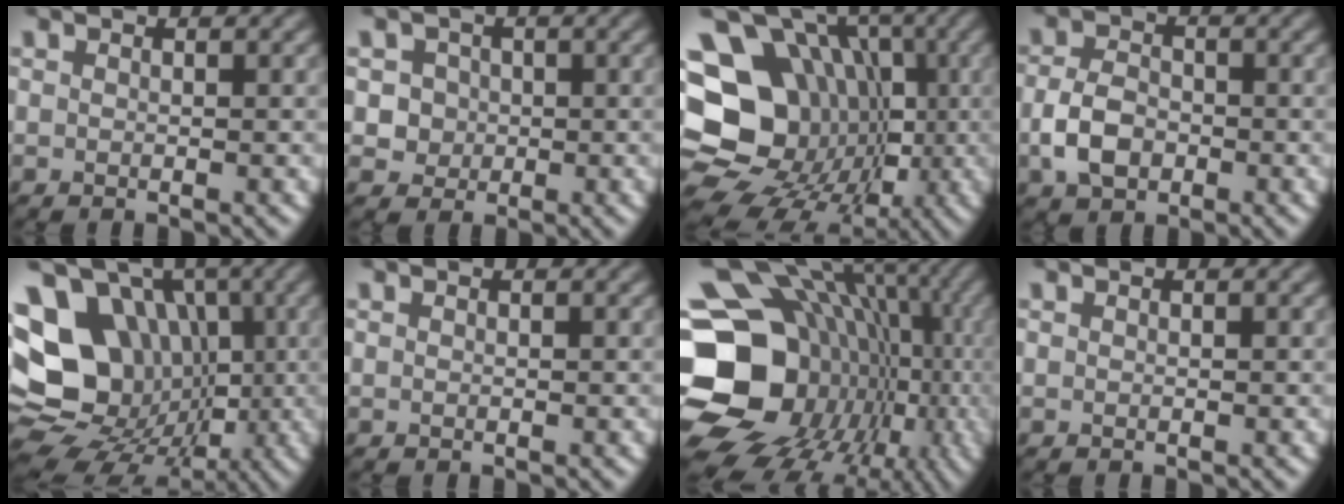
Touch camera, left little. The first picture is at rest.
{"total": 3.0, "force": [0.4, 2.8, 1.0], "torque": [0.002, 0.011, 0.008]}
{"total": 18.8, "force": [-0.7, 16.0, 9.9], "torque": [-0.169, 0.026, -0.032]}
{"total": 3.9, "force": [-1.2, 2.7, 2.6], "torque": [-0.055, 0.000, -0.028]}
{"total": 17.6, "force": [1.3, 15.1, 8.9], "torque": [-0.187, 0.016, 0.010]}
{"total": 0.0}
{"total": 22.2, "force": [-2.8, 18.6, 11.8], "torque": [-0.188, -0.011, -0.066]}
{"total": 0.0}